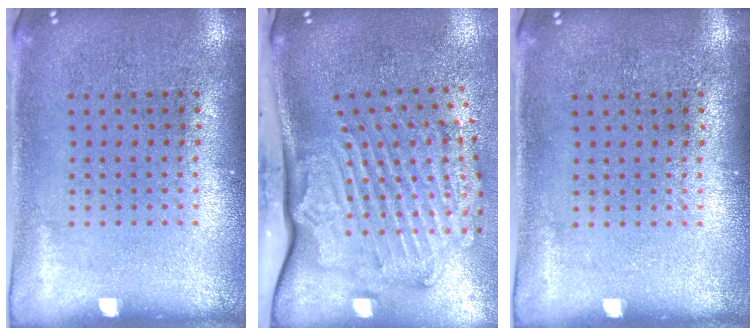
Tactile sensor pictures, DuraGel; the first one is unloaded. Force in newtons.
{"total": 2.8, "press": 2.3, "slide": 1.7}
{"total": 0.0}